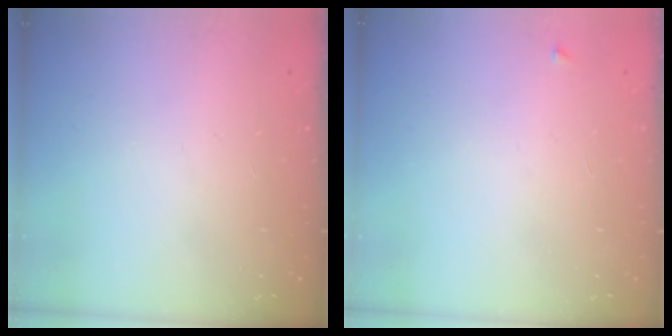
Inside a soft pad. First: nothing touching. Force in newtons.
{"total": 2.3, "press": 2.3, "slide": 0.3}